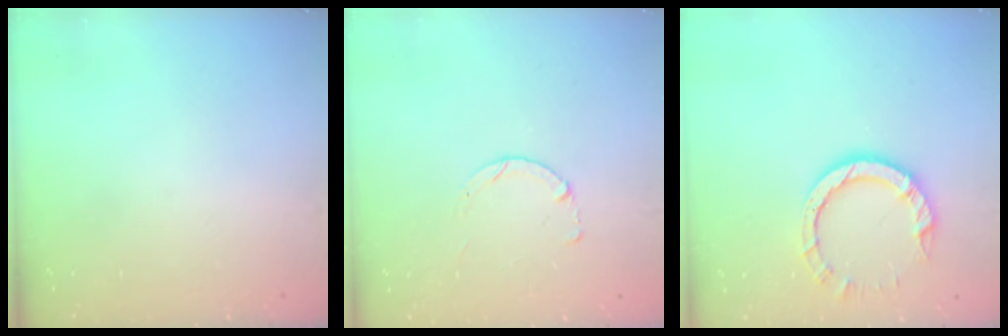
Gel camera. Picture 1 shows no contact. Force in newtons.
{"total": 0.0}
{"total": 7.6, "press": 7.6, "slide": 0.8}